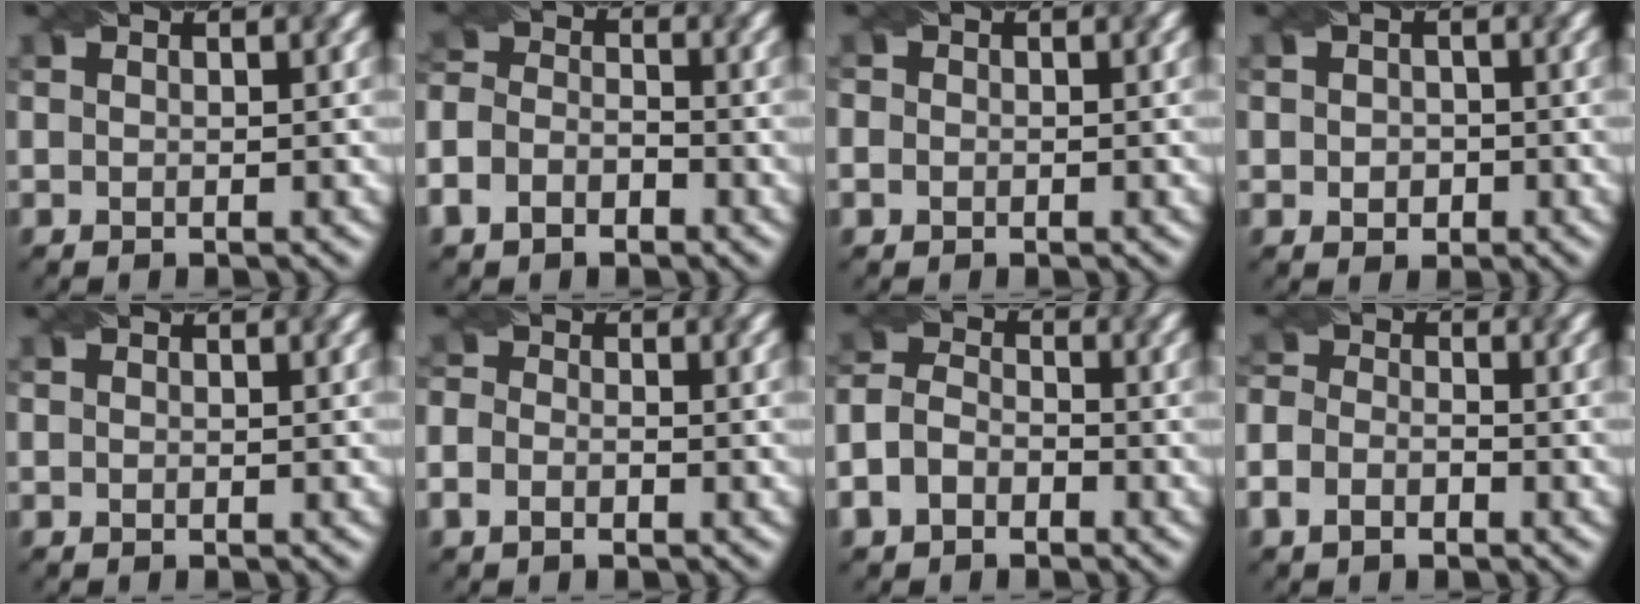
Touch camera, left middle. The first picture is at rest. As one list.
[{"total": 4.3, "force": [-2.2, 3.0, 2.2], "torque": [-0.048, 0.003, -0.053]}, {"total": 1.2, "force": [-0.2, 1.2, 0.3], "torque": [-0.002, 0.000, -0.007]}, {"total": 1.6, "force": [-0.2, 1.3, 0.9], "torque": [-0.010, -0.001, -0.006]}, {"total": 0.0}, {"total": 2.3, "force": [-1.0, 1.6, 1.3], "torque": [-0.019, -0.001, -0.024]}, {"total": 4.1, "force": [-1.9, 2.9, 2.2], "torque": [-0.048, 0.004, -0.045]}, {"total": 3.3, "force": [-1.6, 2.2, 1.9], "torque": [-0.033, -0.002, -0.040]}]